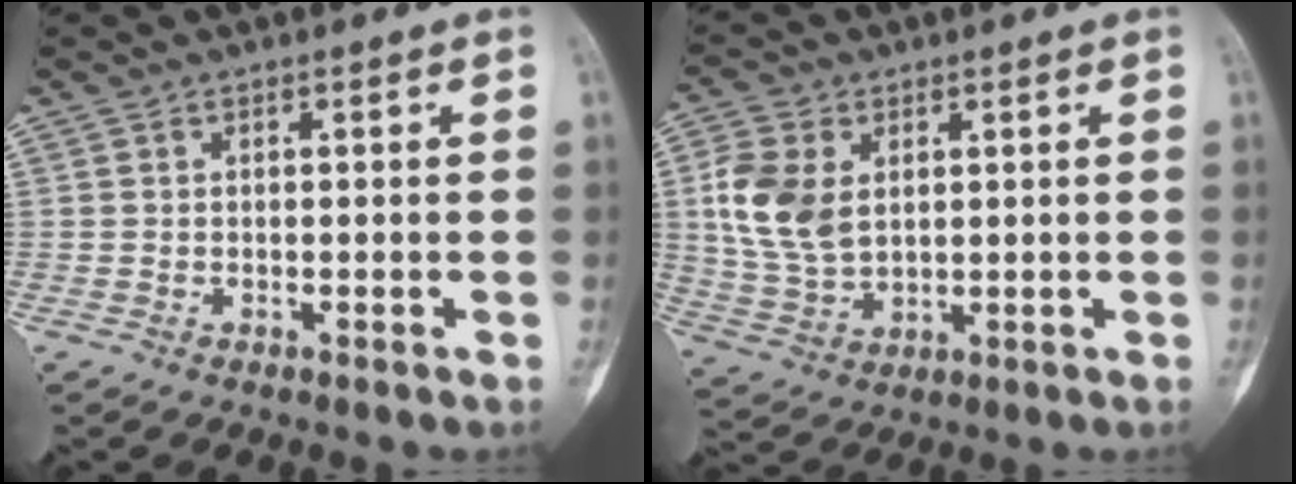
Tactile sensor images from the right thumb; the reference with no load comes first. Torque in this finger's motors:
{"motor_torque": [0.72, 1.05, 0.66, 0.30, 0.14]}